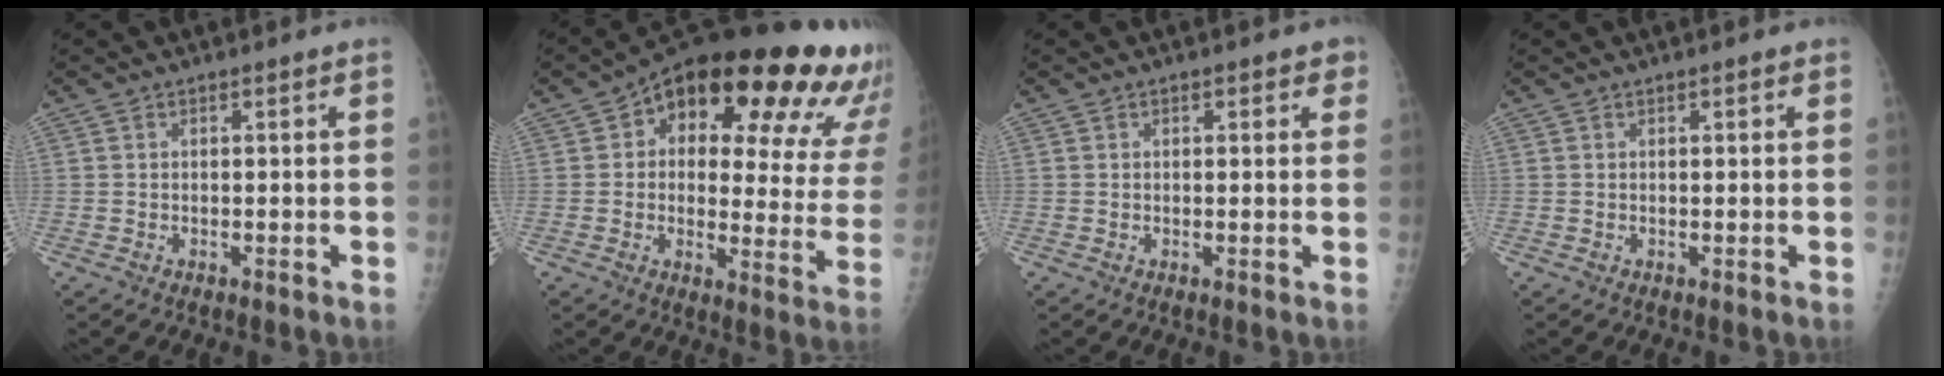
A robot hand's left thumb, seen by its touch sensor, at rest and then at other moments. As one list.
[{"total": 26.7, "force": [14.0, 10.4, 20.1], "torque": [-0.229, -0.021, 0.174]}, {"total": 2.4, "force": [1.2, 1.4, 1.6], "torque": [0.000, -0.001, 0.012]}, {"total": 0.7, "force": [0.4, 0.2, 0.5], "torque": [-0.008, 0.000, 0.005]}]